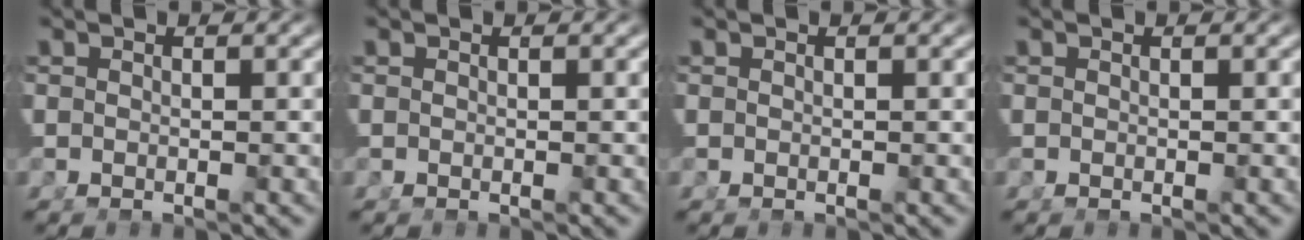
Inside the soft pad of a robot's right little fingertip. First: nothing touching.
{"total": 0.0}
{"total": 0.0}
{"total": 0.0}